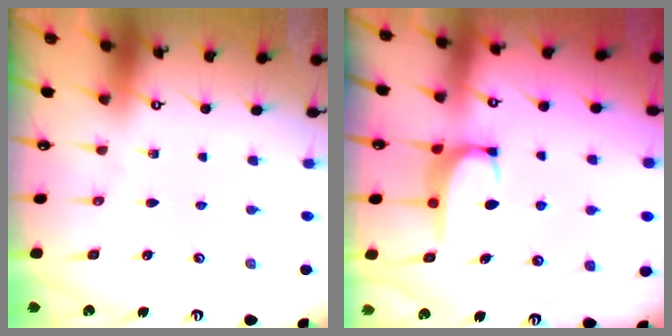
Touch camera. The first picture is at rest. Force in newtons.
{"total": 2.7, "press": 2.7, "slide": 0.5}